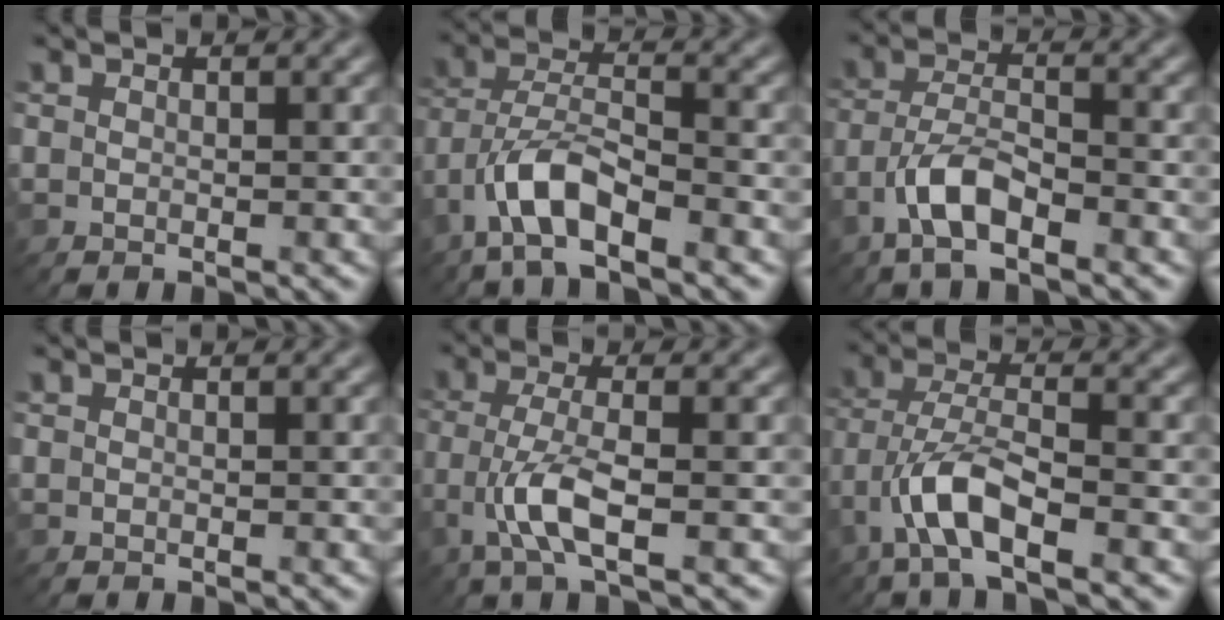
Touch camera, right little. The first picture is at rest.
{"total": 5.1, "force": [-3.2, 1.5, 3.7], "torque": [-0.068, 0.008, -0.064]}
{"total": 4.3, "force": [-2.6, 1.4, 3.2], "torque": [-0.060, 0.010, -0.054]}
{"total": 0.0}
{"total": 4.3, "force": [-1.6, 0.9, 3.9], "torque": [-0.084, 0.004, -0.036]}
{"total": 5.2, "force": [-2.7, 1.4, 4.2], "torque": [-0.085, 0.006, -0.057]}